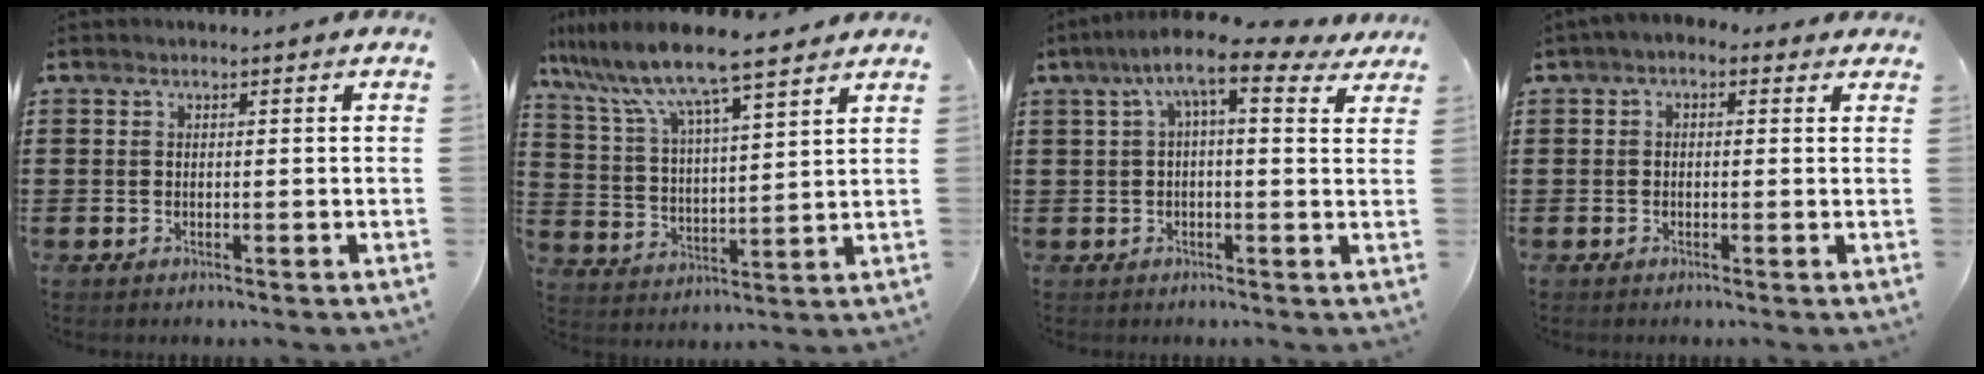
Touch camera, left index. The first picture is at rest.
{"total": 9.4, "force": [8.0, 0.6, 4.9], "torque": [-0.126, -0.039, 0.136]}
{"total": 8.4, "force": [4.6, 1.4, 6.8], "torque": [-0.136, -0.013, 0.074]}
{"total": 1.5, "force": [-0.4, 1.0, 1.1], "torque": [-0.021, 0.005, -0.010]}